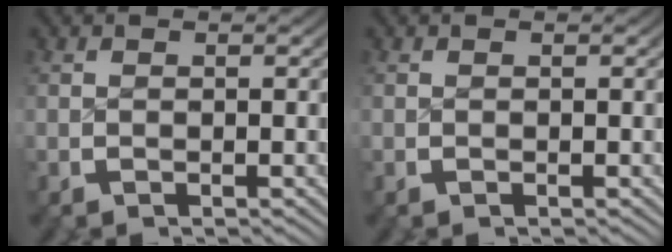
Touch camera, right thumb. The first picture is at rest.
{"total": 0.0}